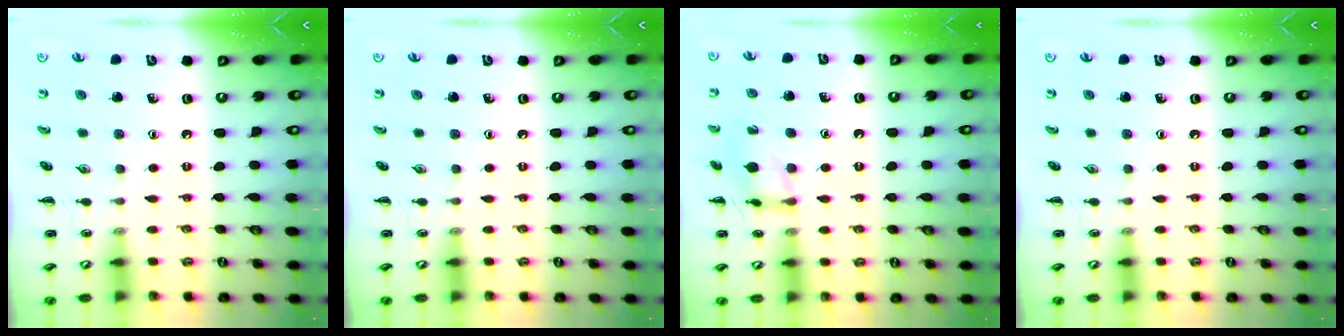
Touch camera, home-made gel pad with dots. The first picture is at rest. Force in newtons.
{"total": 0.0}
{"total": 11.9, "press": 11.9, "slide": 0.9}
{"total": 0.0}